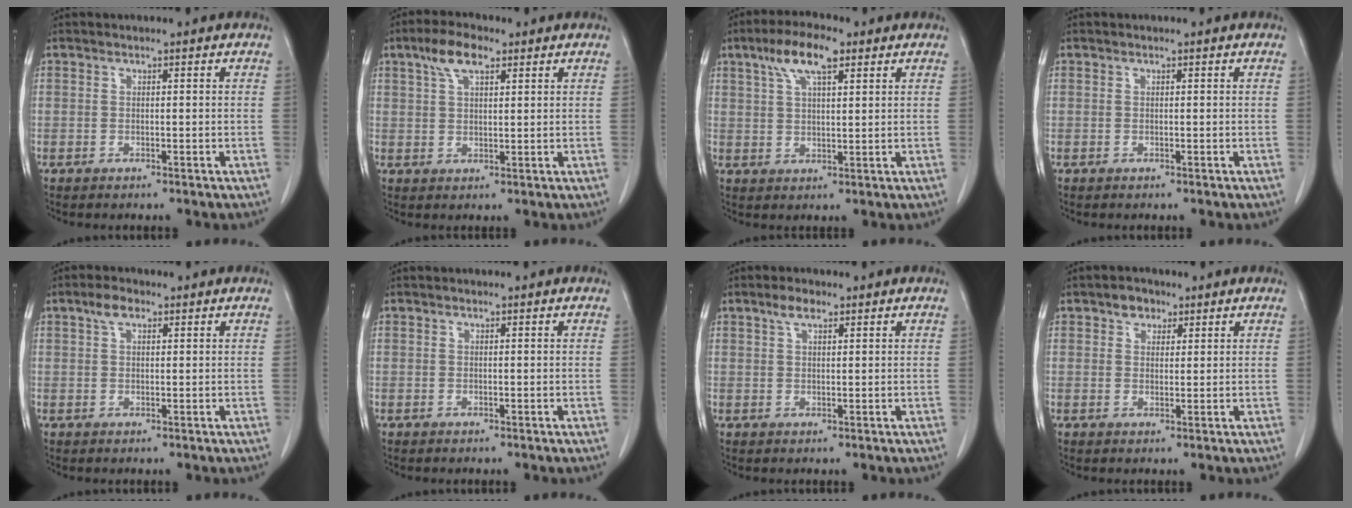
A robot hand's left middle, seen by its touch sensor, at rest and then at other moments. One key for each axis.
{"total": 5.6, "fx": 3.3, "fy": 2.0, "fz": 4.1, "tx": -0.085, "ty": 0.015, "tz": 0.061}
{"total": 7.4, "fx": 4.2, "fy": 2.0, "fz": 5.8, "tx": -0.117, "ty": 0.017, "tz": 0.076}
{"total": 0.0}
{"total": 2.7, "fx": 1.5, "fy": 1.3, "fz": 1.8, "tx": -0.040, "ty": 0.010, "tz": 0.031}
{"total": 0.0}
{"total": 2.5, "fx": 1.7, "fy": 0.9, "fz": 1.7, "tx": -0.038, "ty": 0.007, "tz": 0.034}
{"total": 2.7, "fx": 1.7, "fy": 1.9, "fz": 1.0, "tx": -0.017, "ty": 0.007, "tz": 0.027}